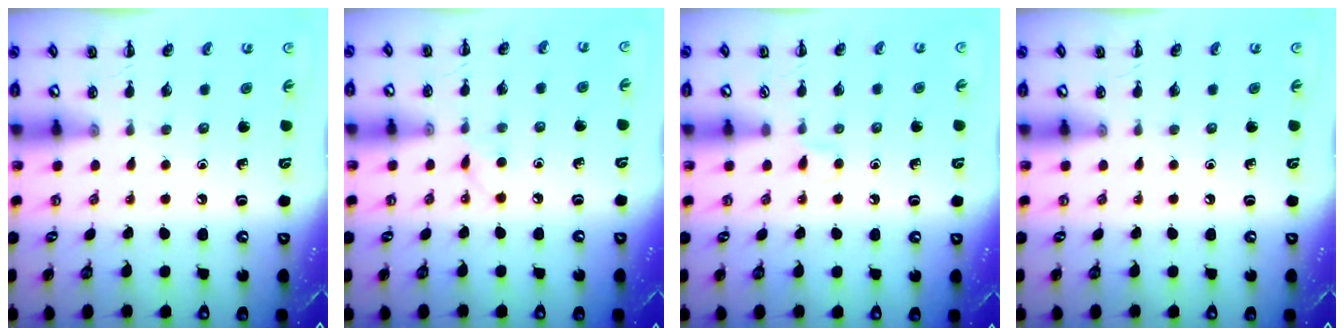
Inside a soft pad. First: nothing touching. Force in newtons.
{"total": 3.3, "press": 3.2, "slide": 0.7}
{"total": 2.9, "press": 2.7, "slide": 0.9}
{"total": 0.0}